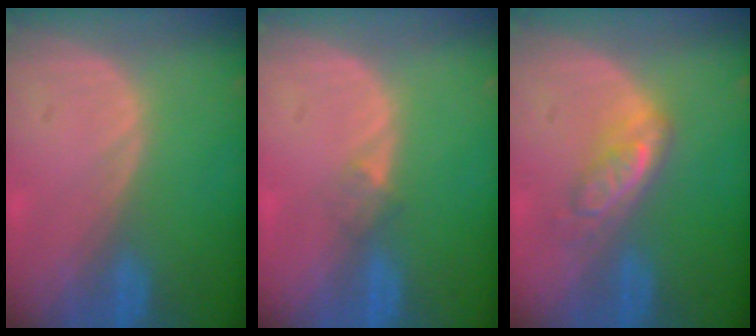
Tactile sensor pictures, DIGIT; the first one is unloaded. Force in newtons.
{"total": 1.5, "press": 1.2, "slide": 1.0}
{"total": 5.0, "press": 4.6, "slide": 1.9}